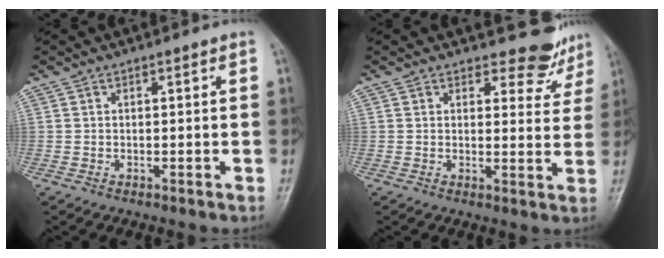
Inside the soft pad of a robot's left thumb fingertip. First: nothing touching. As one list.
[{"total": 6.2, "force": [5.6, 2.6, 0.3], "torque": [0.024, -0.048, 0.058]}]